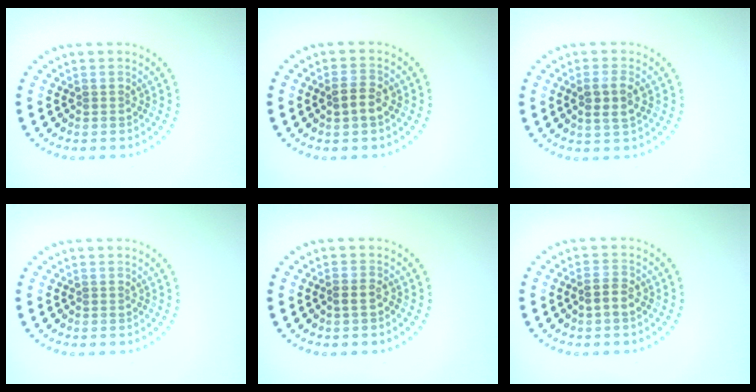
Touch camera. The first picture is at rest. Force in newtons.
{"total": 2.2, "press": 2.2, "slide": 0.3}
{"total": 2.2, "press": 2.1, "slide": 0.7}
{"total": 0.0}
{"total": 0.8, "press": 0.8, "slide": 0.3}
{"total": 1.8, "press": 1.7, "slide": 0.3}